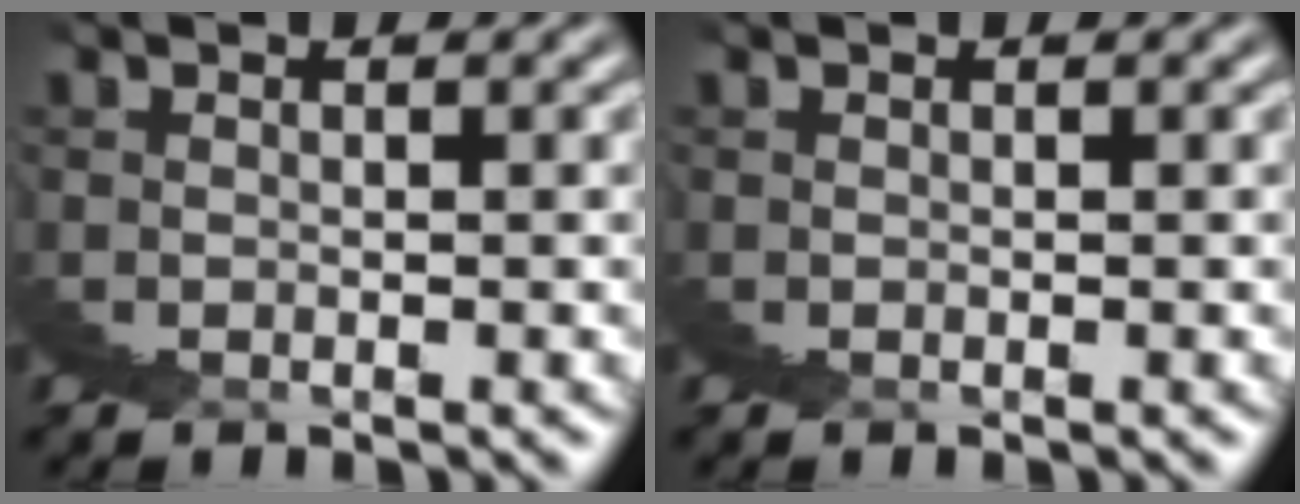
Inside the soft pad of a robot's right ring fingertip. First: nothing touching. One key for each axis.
{"total": 0.0}